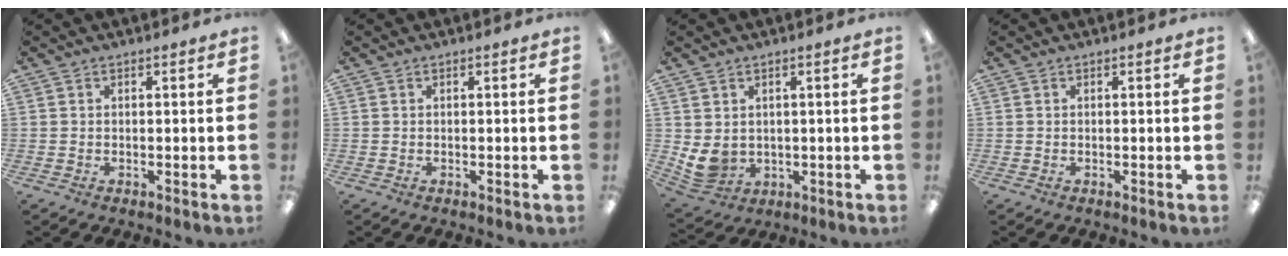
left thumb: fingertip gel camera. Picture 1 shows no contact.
{"total": 0.0}
{"total": 5.7, "force": [0.9, 4.8, 2.9], "torque": [-0.075, -0.010, 0.019]}
{"total": 0.0}